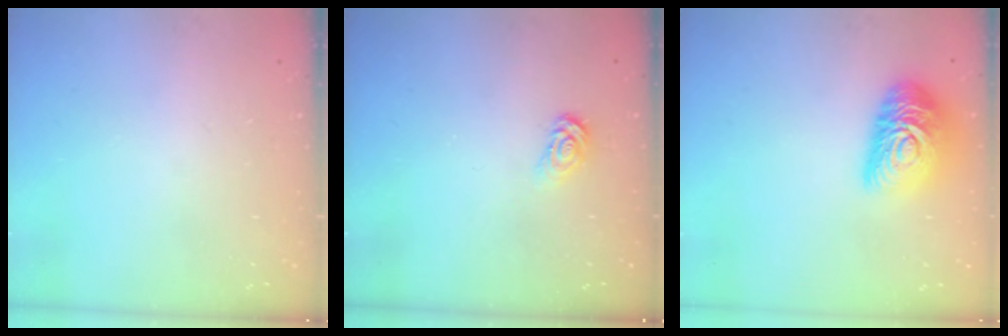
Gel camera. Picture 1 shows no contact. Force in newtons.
{"total": 3.1, "press": 3.1, "slide": 0.3}
{"total": 15.5, "press": 15.5, "slide": 0.9}